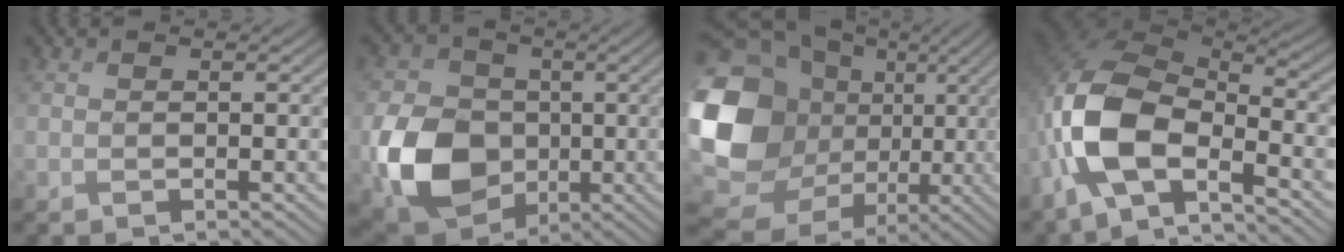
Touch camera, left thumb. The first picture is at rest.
{"total": 11.9, "force": [-2.8, 9.4, 6.8], "torque": [-0.148, -0.017, -0.067]}
{"total": 20.1, "force": [-0.2, 16.8, 11.1], "torque": [-0.304, -0.018, 0.009]}
{"total": 12.3, "force": [-5.1, 5.9, 9.5], "torque": [-0.209, -0.015, -0.114]}